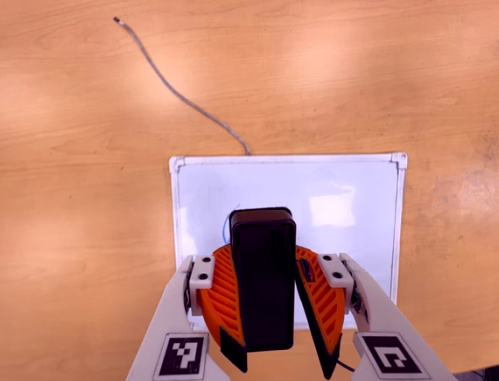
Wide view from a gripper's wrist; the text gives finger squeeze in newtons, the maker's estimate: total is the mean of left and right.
{"total": 8.0, "left": 8.9, "right": 7.2}